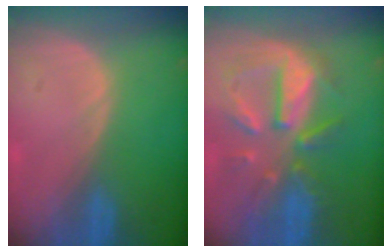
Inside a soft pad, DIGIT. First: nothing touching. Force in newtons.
{"total": 10.3, "press": 9.3, "slide": 4.4}